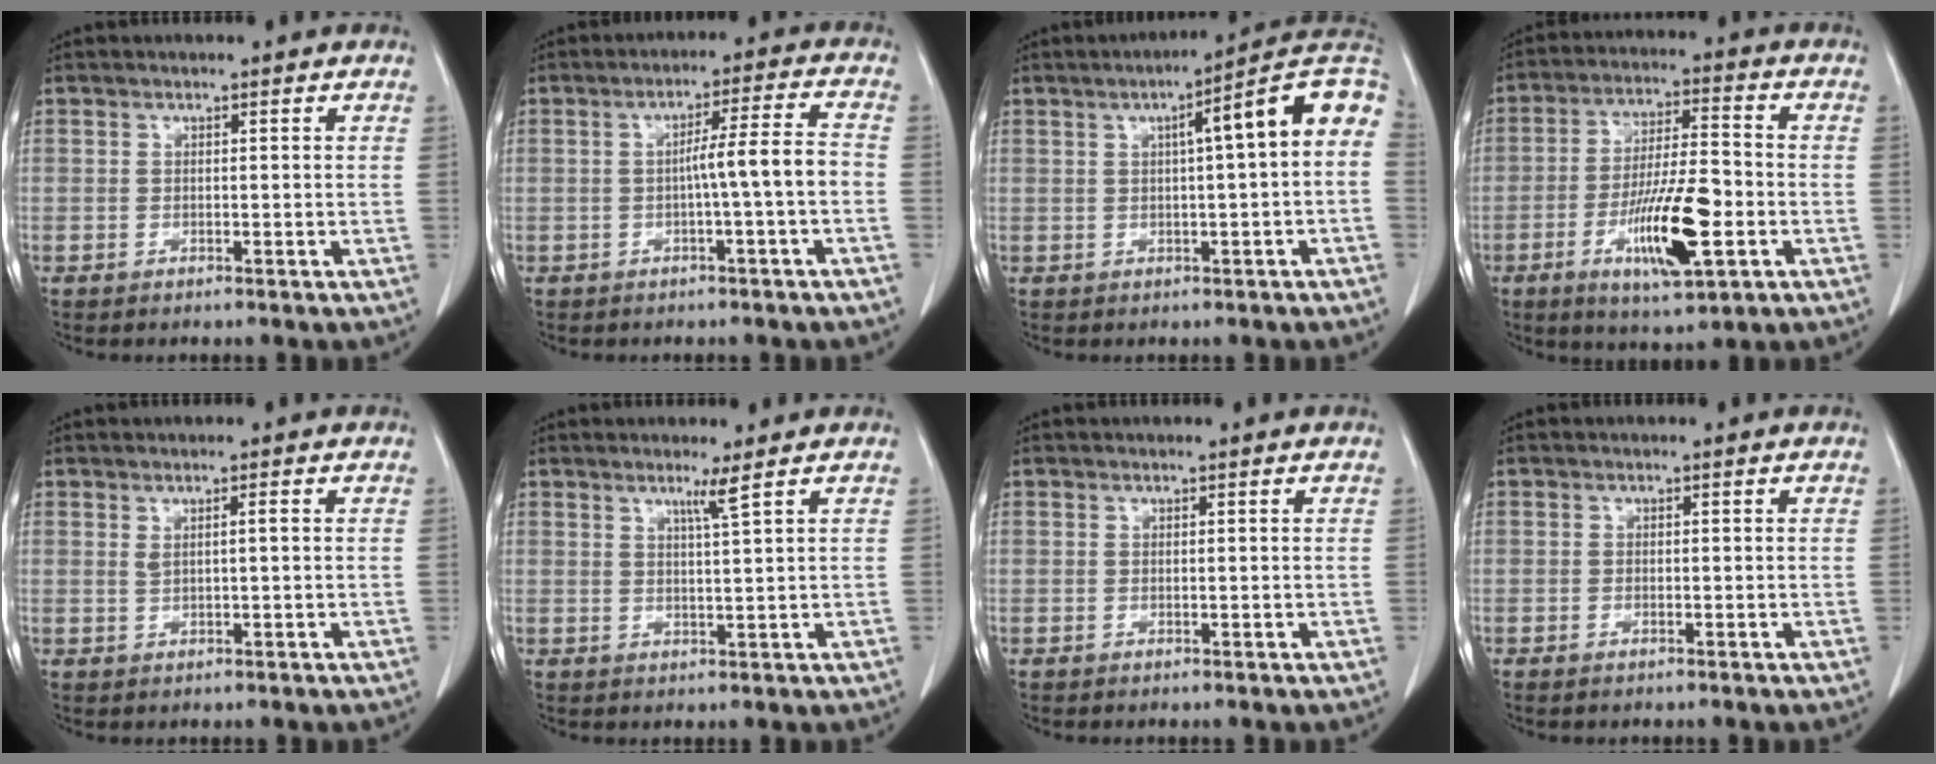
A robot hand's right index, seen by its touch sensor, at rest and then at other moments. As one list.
[{"total": 5.8, "force": [-1.5, -0.6, 5.6], "torque": [-0.086, 0.015, -0.021]}, {"total": 10.9, "force": [2.0, 0.6, 10.7], "torque": [-0.143, 0.035, 0.019]}, {"total": 12.9, "force": [-4.1, 2.5, 11.9], "torque": [-0.215, -0.008, -0.065]}, {"total": 1.5, "force": [0.5, 0.1, 1.4], "torque": [-0.021, 0.003, 0.014]}, {"total": 2.3, "force": [1.5, -0.9, 1.6], "torque": [-0.035, -0.010, 0.030]}, {"total": 0.0}, {"total": 0.7, "force": [-0.5, 0.2, 0.4], "torque": [-0.010, -0.001, -0.007]}]